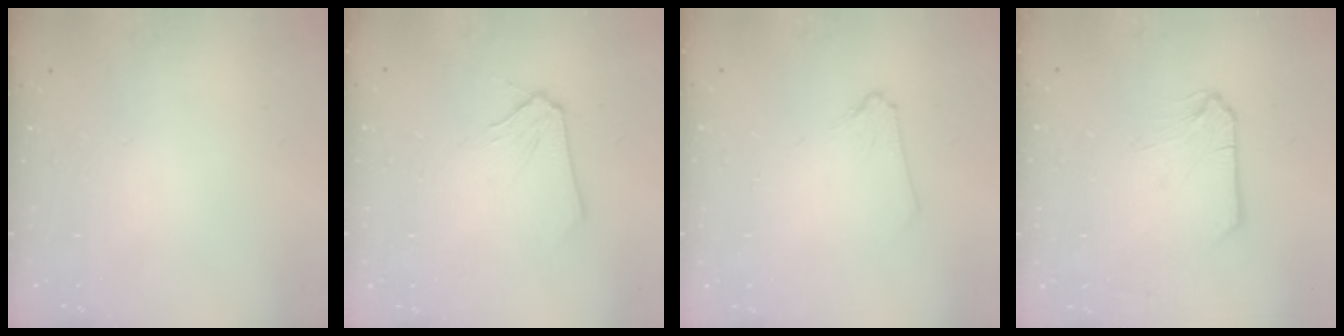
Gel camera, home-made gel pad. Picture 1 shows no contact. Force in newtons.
{"total": 0.0}
{"total": 1.6, "press": 1.6, "slide": 0.3}
{"total": 0.8, "press": 0.8, "slide": 0.2}